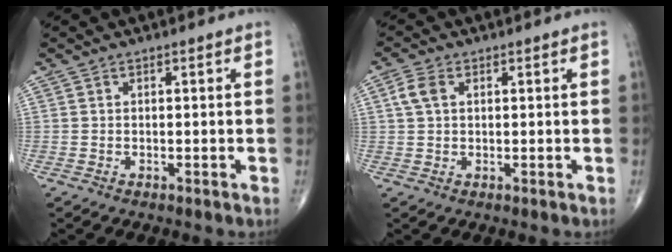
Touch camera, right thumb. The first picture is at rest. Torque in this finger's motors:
{"motor_torque": [-0.27, 0.29, 0.32, 0.10, 0.02]}